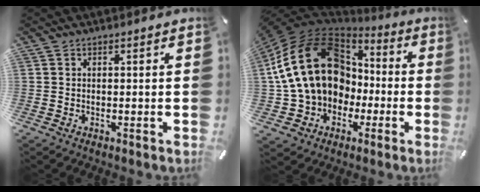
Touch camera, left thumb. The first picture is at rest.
{"total": 24.4, "force": [2.3, 19.1, 15.0], "torque": [-0.323, 0.010, 0.057]}